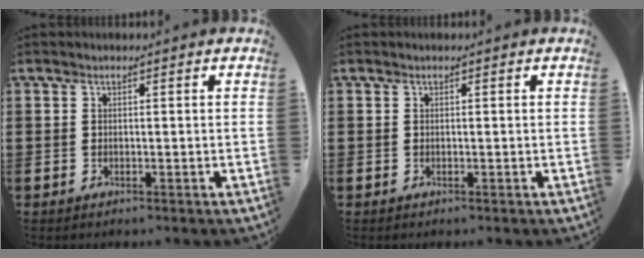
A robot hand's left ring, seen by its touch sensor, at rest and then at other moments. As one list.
[{"total": 0.0}]